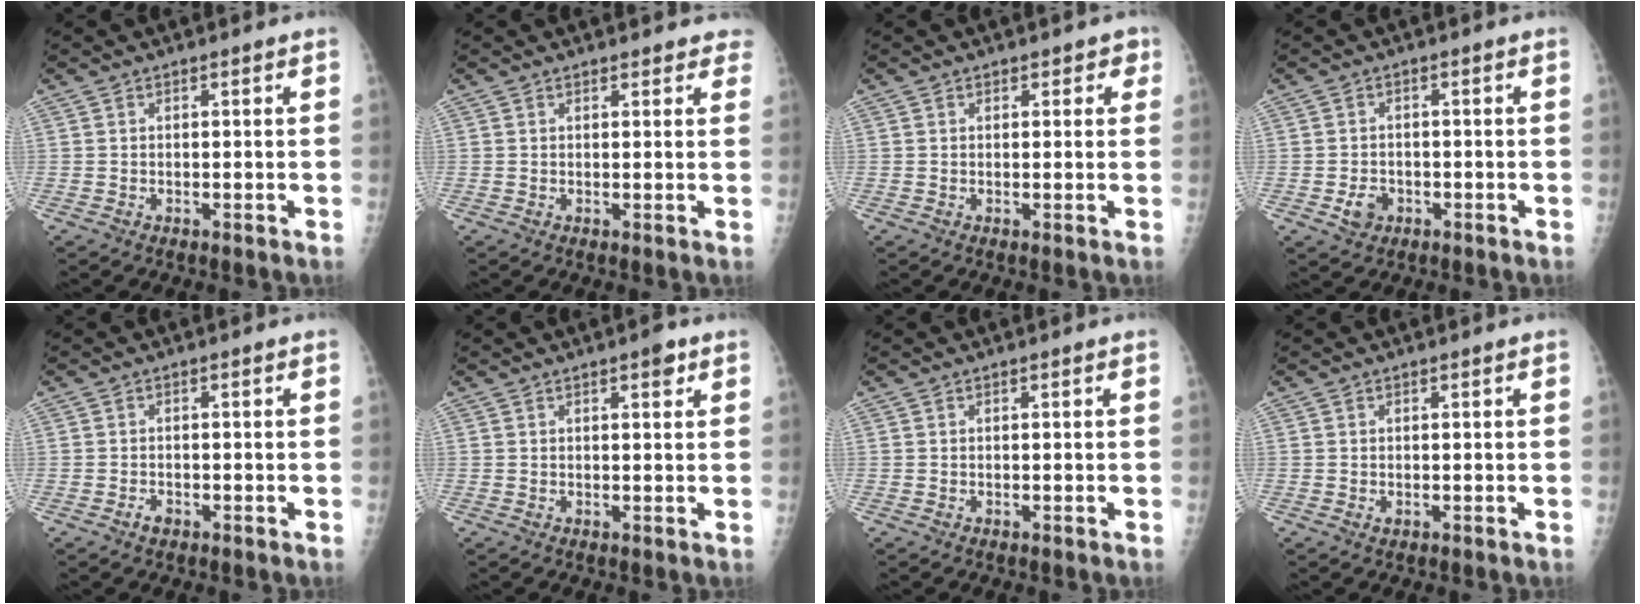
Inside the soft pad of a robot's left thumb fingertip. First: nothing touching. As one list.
[{"total": 3.8, "force": [3.4, 1.6, 0.5], "torque": [0.031, -0.011, 0.022]}, {"total": 2.2, "force": [1.2, 1.6, 1.0], "torque": [0.017, -0.001, 0.008]}, {"total": 3.4, "force": [-1.2, 2.8, 1.5], "torque": [-0.016, 0.004, -0.017]}, {"total": 1.4, "force": [-0.8, 0.9, 0.6], "torque": [-0.009, 0.002, -0.014]}, {"total": 2.4, "force": [1.4, 0.9, 1.7], "torque": [-0.016, -0.004, 0.016]}, {"total": 0.0}, {"total": 0.6, "force": [0.1, 0.5, 0.3], "torque": [-0.001, 0.000, 0.000]}]